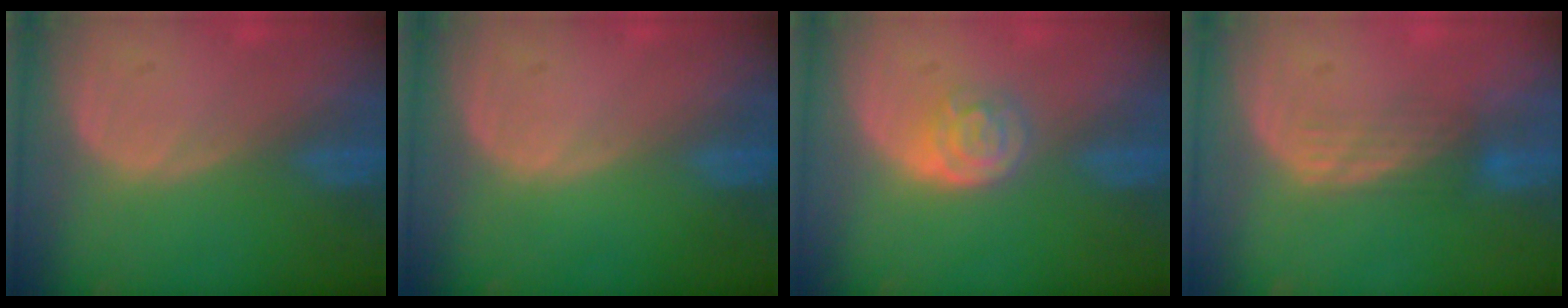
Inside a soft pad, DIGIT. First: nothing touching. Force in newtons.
{"total": 0.0}
{"total": 4.3, "press": 3.8, "slide": 2.0}
{"total": 3.5, "press": 3.1, "slide": 1.7}